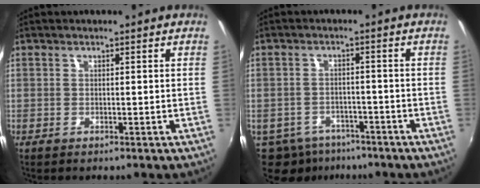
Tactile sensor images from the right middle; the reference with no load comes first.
{"total": 12.0, "force": [-7.9, 7.7, 4.6], "torque": [-0.134, -0.019, -0.112]}